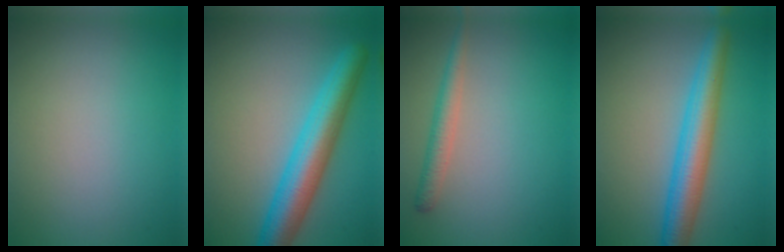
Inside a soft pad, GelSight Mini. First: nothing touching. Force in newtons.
{"total": 6.7, "press": 6.7, "slide": 0.2}
{"total": 2.1, "press": 2.1, "slide": 0.1}
{"total": 5.7, "press": 5.7, "slide": 0.2}